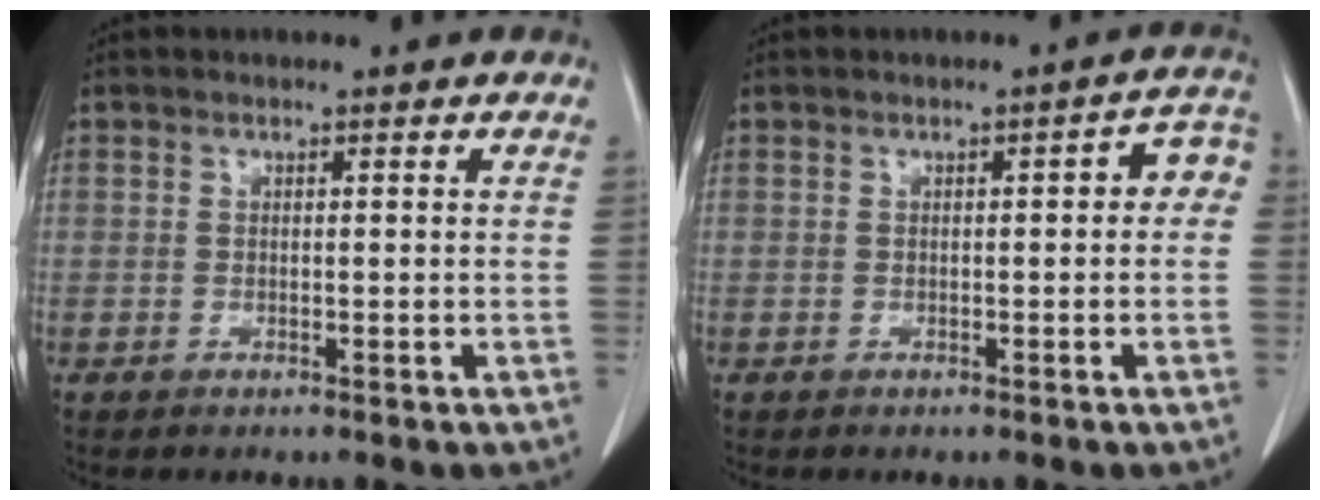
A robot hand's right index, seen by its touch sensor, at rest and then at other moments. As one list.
[{"total": 3.6, "force": [0.3, 1.3, 3.4], "torque": [-0.031, 0.019, -0.001]}]